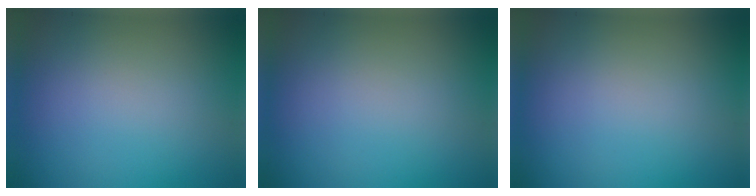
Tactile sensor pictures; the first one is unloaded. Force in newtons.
{"total": 0.0}
{"total": 0.0}